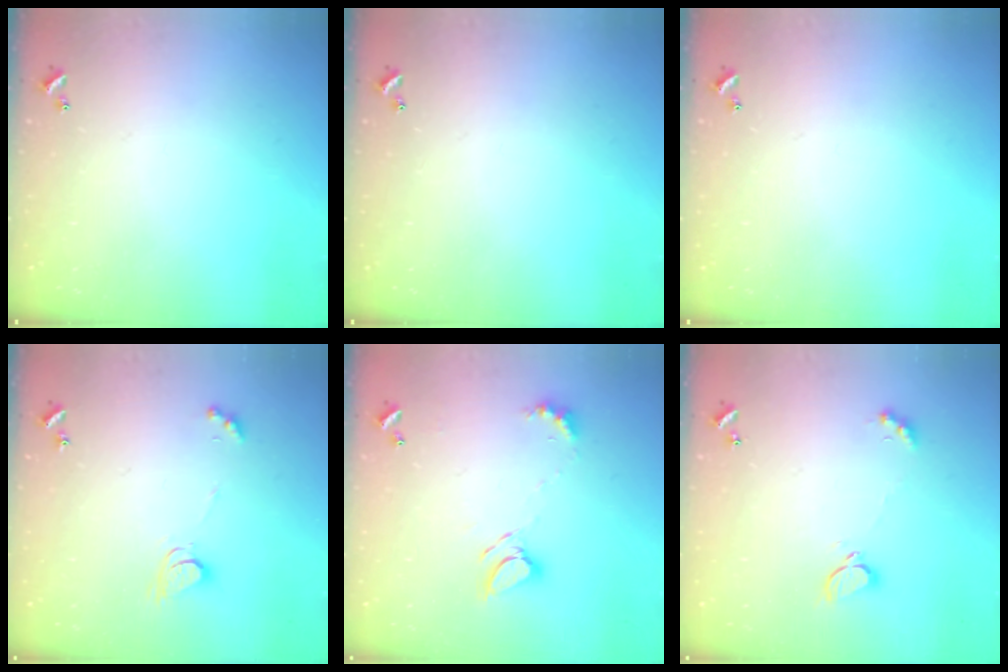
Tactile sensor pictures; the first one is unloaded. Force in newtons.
{"total": 0.0}
{"total": 0.0}
{"total": 4.0, "press": 4.0, "slide": 0.2}
{"total": 7.0, "press": 7.0, "slide": 0.8}
{"total": 2.5, "press": 2.4, "slide": 0.5}